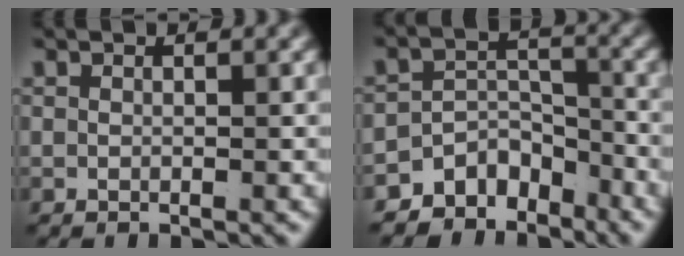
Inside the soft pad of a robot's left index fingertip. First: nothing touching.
{"total": 9.0, "force": [-6.0, 5.9, 3.2], "torque": [-0.043, -0.022, -0.103]}